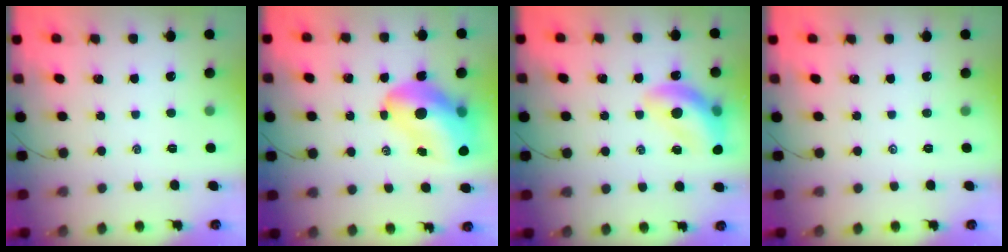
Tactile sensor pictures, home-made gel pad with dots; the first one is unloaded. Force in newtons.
{"total": 15.9, "press": 15.2, "slide": 4.7}
{"total": 16.5, "press": 16.1, "slide": 3.6}
{"total": 0.0}